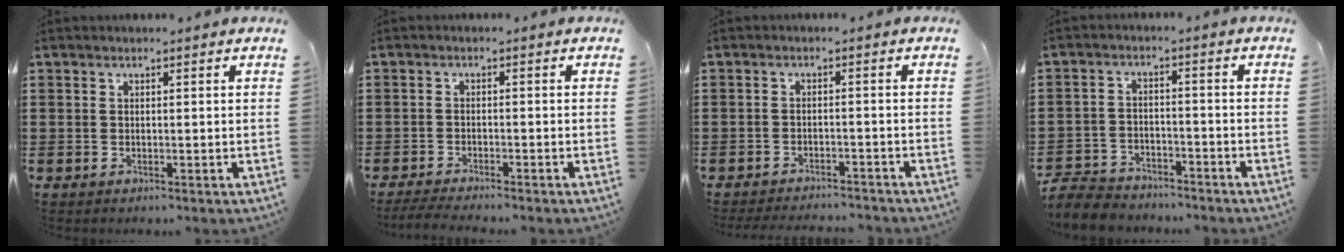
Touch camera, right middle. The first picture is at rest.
{"total": 2.4, "force": [-2.2, 0.0, 0.7], "torque": [-0.018, -0.001, -0.047]}
{"total": 2.5, "force": [-2.5, 0.1, 0.1], "torque": [-0.006, 0.001, -0.052]}
{"total": 5.7, "force": [-5.5, 1.2, 0.8], "torque": [-0.029, 0.005, -0.113]}